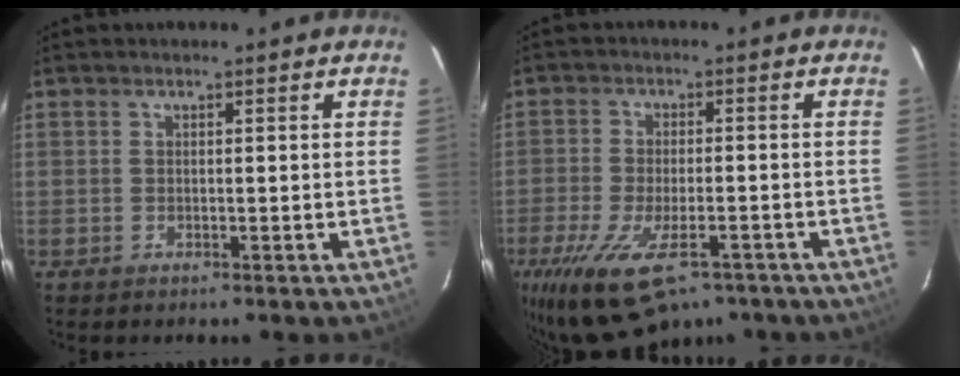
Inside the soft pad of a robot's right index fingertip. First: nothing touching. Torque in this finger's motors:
{"motor_torque": [1.82, -0.32, 0.81, 0.21]}